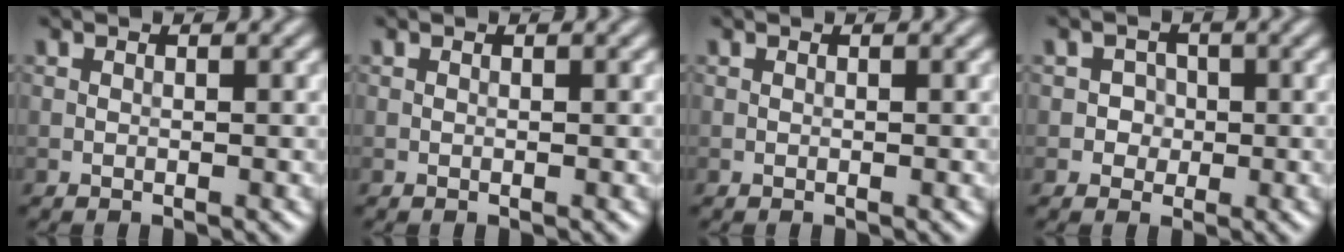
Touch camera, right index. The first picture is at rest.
{"total": 0.0}
{"total": 0.0}
{"total": 1.6, "force": [-0.2, 1.6, 0.3], "torque": [0.018, 0.000, -0.009]}